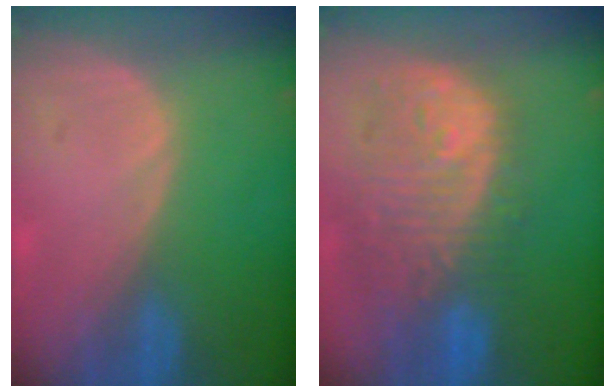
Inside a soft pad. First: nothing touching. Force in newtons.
{"total": 12.2, "press": 10.9, "slide": 5.5}